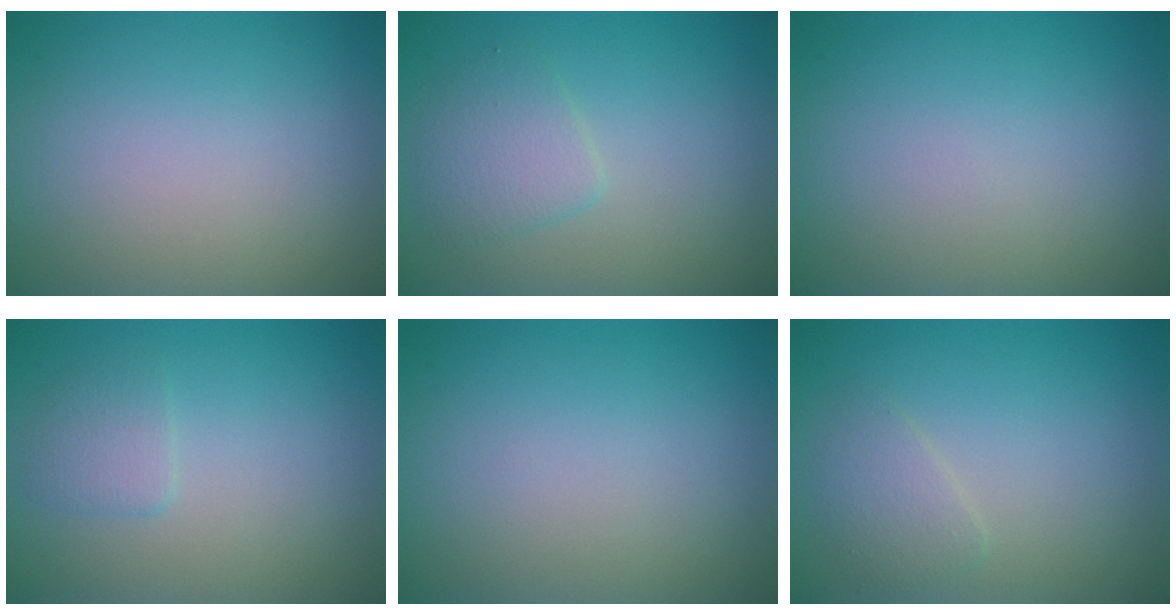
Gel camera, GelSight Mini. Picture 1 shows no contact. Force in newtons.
{"total": 2.4, "press": 2.4, "slide": 0.1}
{"total": 0.0}
{"total": 1.4, "press": 1.4, "slide": 0.1}
{"total": 0.0}
{"total": 1.7, "press": 1.7, "slide": 0.1}